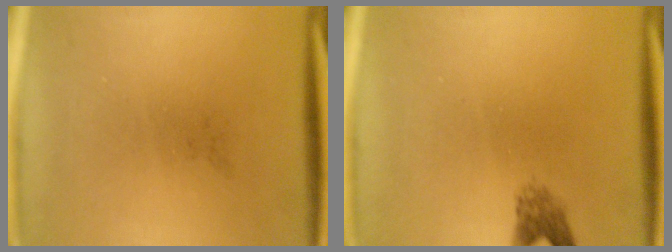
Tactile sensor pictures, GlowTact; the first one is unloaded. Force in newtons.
{"total": 2.1}